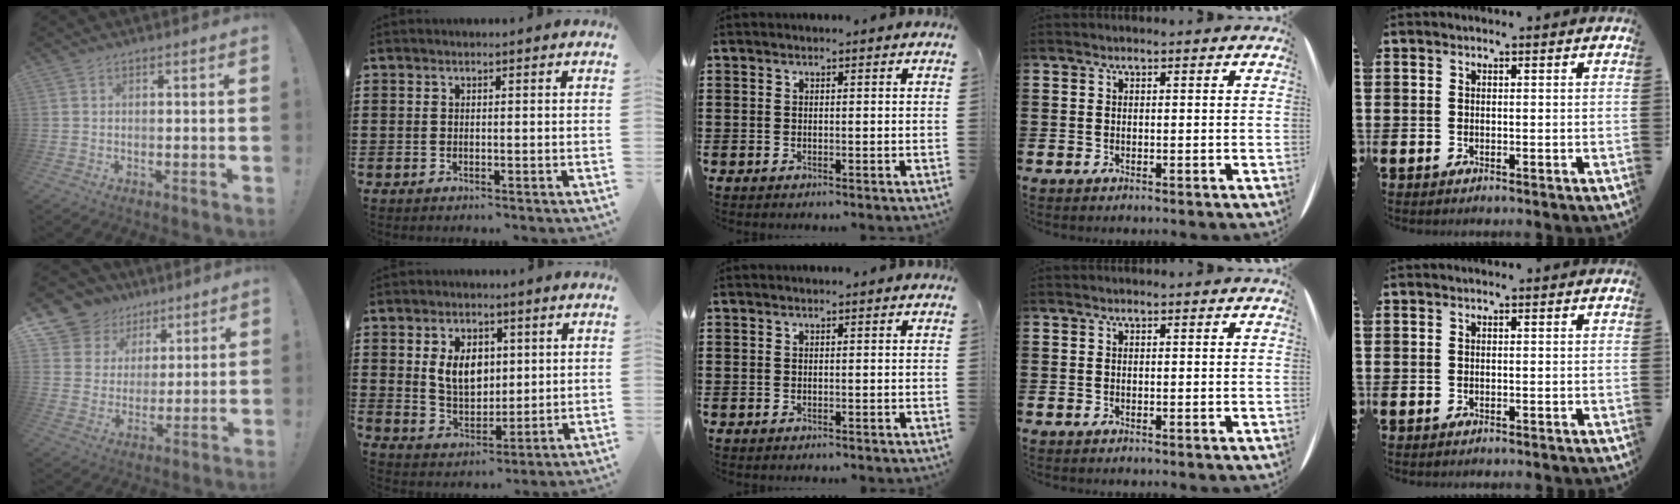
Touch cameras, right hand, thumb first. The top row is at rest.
{"thumb": {"total": 11.0, "force": [6.6, 8.5, 2.0], "torque": [-0.035, -0.052, 0.138]}, "index": {"total": 7.1, "force": [1.8, 4.7, 5.0], "torque": [-0.103, 0.006, 0.026]}}